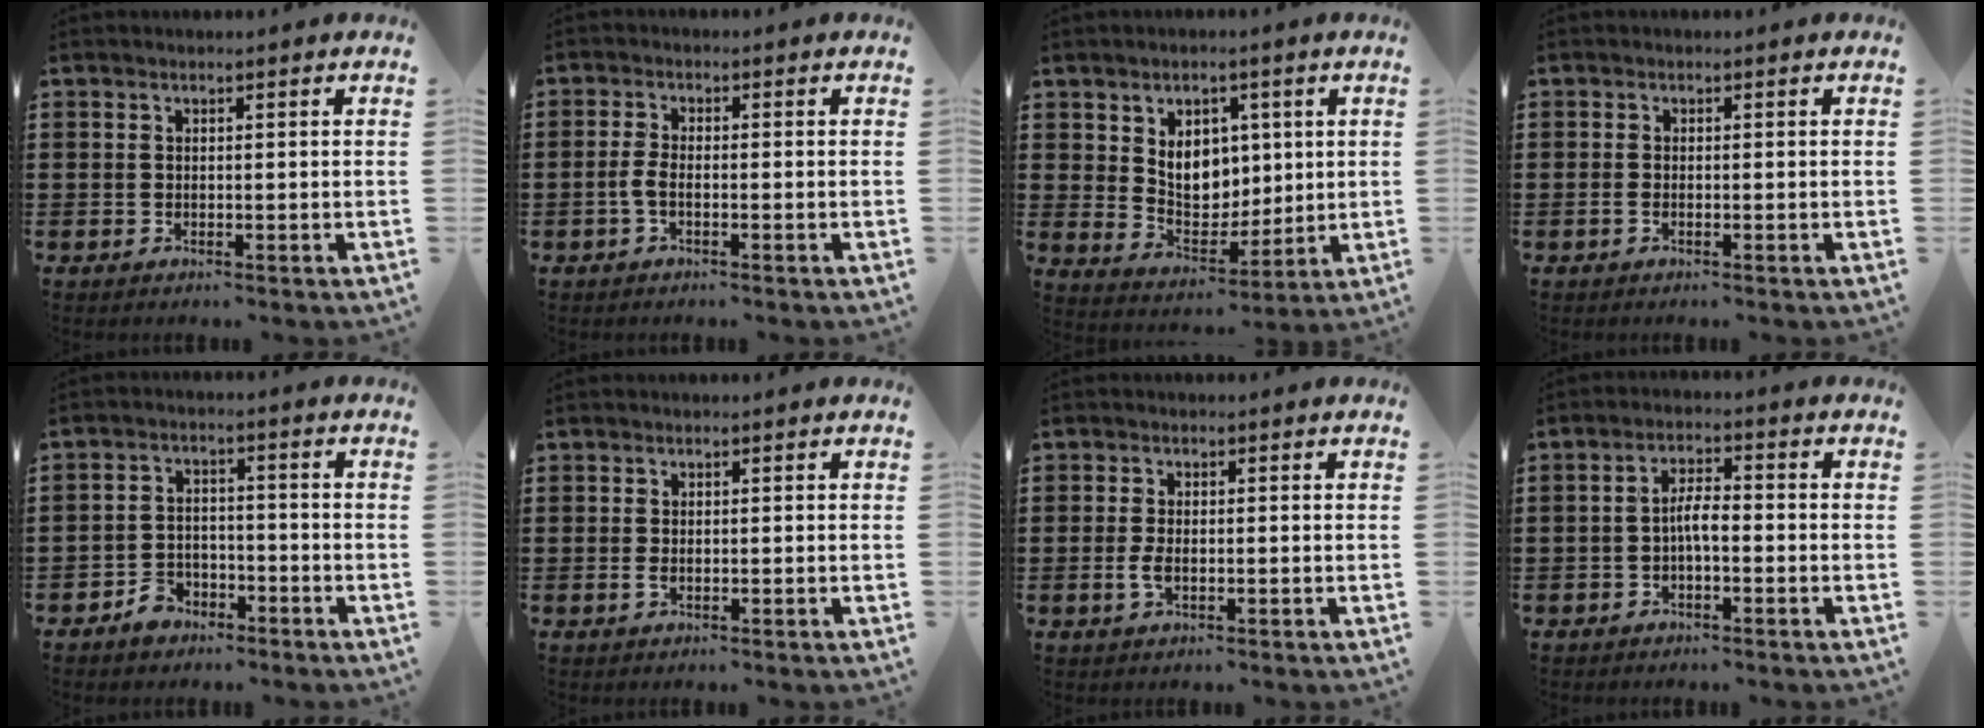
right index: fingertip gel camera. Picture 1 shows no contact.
{"total": 2.4, "force": [-1.0, 0.6, 2.1], "torque": [-0.061, -0.009, -0.024]}
{"total": 7.2, "force": [2.1, 5.6, 4.1], "torque": [-0.076, 0.005, 0.037]}
{"total": 0.6, "force": [-0.4, 0.1, 0.5], "torque": [-0.010, -0.004, -0.006]}
{"total": 4.3, "force": [-3.3, 2.4, 1.3], "torque": [-0.031, 0.012, -0.065]}
{"total": 0.8, "force": [-0.3, 0.3, 0.7], "torque": [-0.022, -0.006, -0.007]}
{"total": 2.1, "force": [-0.5, 0.8, 1.9], "torque": [-0.051, -0.009, -0.013]}
{"total": 3.5, "force": [-1.0, 1.1, 3.2], "torque": [-0.066, 0.005, -0.022]}